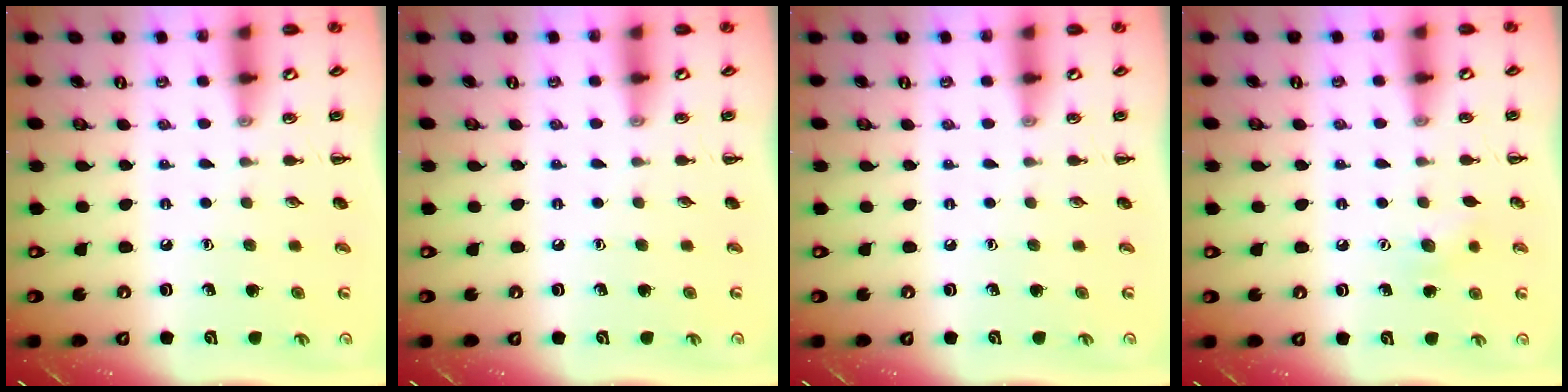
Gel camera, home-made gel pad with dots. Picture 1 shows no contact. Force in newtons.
{"total": 0.0}
{"total": 0.0}
{"total": 6.5, "press": 6.3, "slide": 1.6}